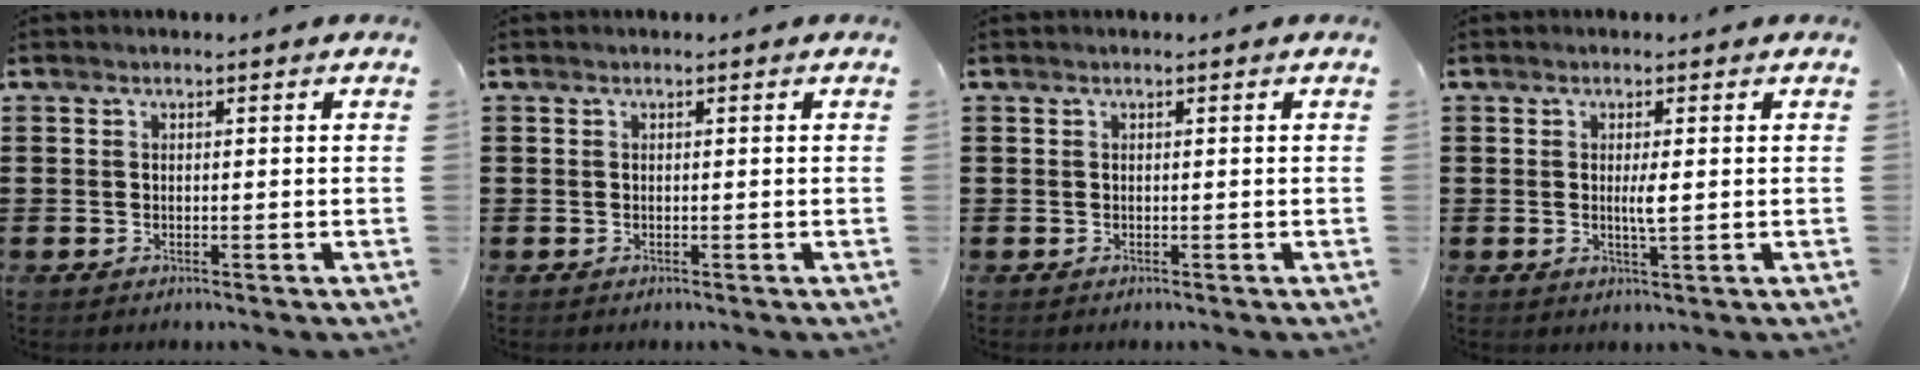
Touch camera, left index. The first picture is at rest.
{"total": 0.0}
{"total": 0.0}
{"total": 2.5, "force": [0.1, 0.1, 2.5], "torque": [-0.049, -0.005, -0.001]}